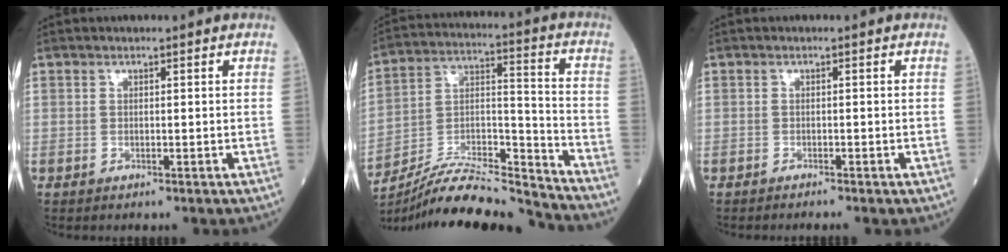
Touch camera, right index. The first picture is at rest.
{"total": 17.9, "force": [-17.1, 0.3, 5.2], "torque": [-0.093, 0.029, -0.296]}
{"total": 1.4, "force": [-1.2, 0.0, 0.7], "torque": [-0.012, -0.001, -0.015]}